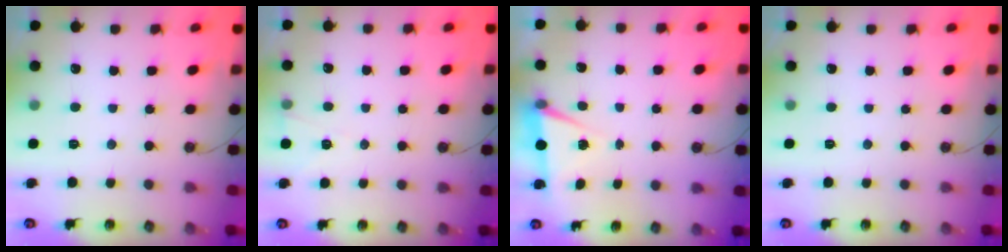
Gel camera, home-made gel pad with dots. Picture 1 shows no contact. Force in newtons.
{"total": 4.9, "press": 2.4, "slide": 4.3}
{"total": 4.9, "press": 2.0, "slide": 4.5}
{"total": 0.0}